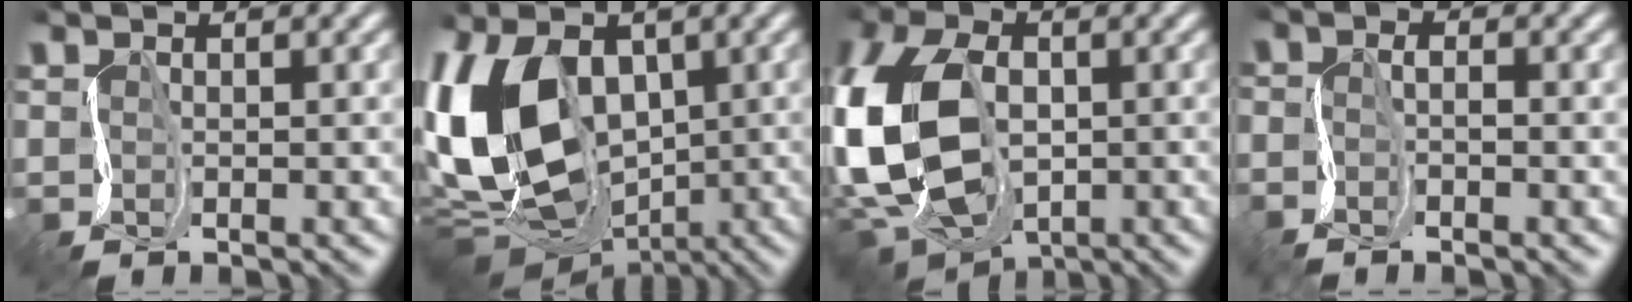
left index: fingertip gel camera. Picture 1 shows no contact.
{"total": 14.9, "force": [0.4, 10.2, 10.8], "torque": [-0.229, -0.018, 0.012]}
{"total": 13.6, "force": [-2.7, 9.3, 9.6], "torque": [-0.244, -0.020, -0.051]}
{"total": 1.8, "force": [-1.7, 0.0, 0.6], "torque": [-0.017, -0.003, -0.034]}